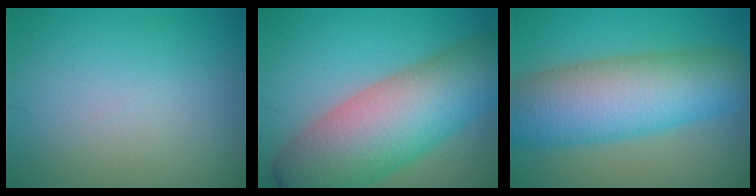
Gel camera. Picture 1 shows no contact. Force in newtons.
{"total": 12.0, "press": 12.0, "slide": 0.5}
{"total": 10.5, "press": 10.5, "slide": 0.3}